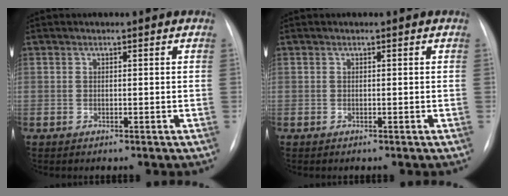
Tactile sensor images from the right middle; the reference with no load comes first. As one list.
[{"total": 0.0}]